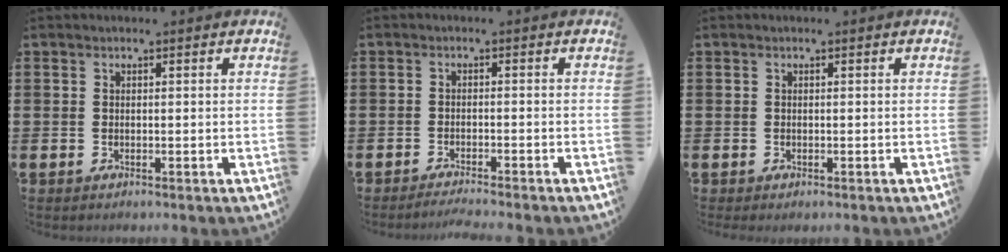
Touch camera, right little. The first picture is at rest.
{"total": 1.5, "force": [-1.4, -0.2, 0.4], "torque": [-0.005, 0.001, -0.028]}
{"total": 0.0}